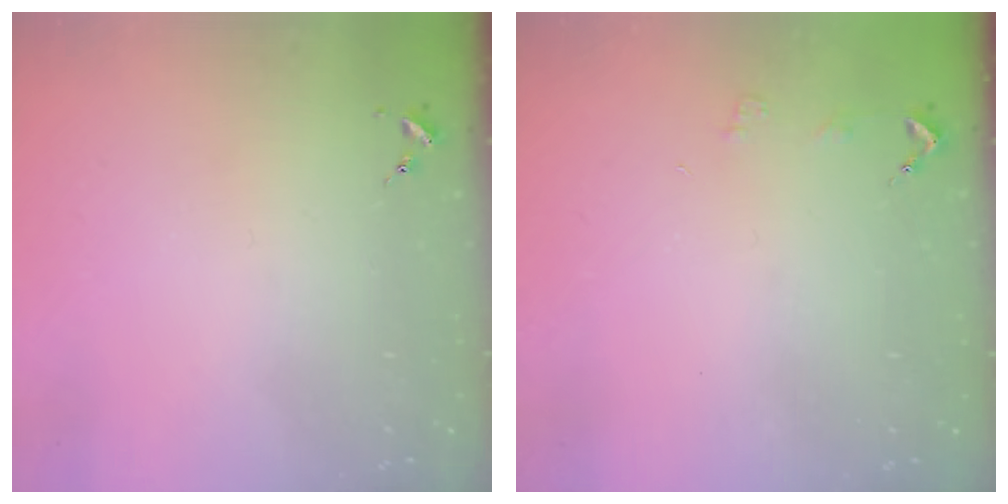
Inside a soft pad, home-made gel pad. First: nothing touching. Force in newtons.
{"total": 2.9, "press": 2.9, "slide": 0.2}